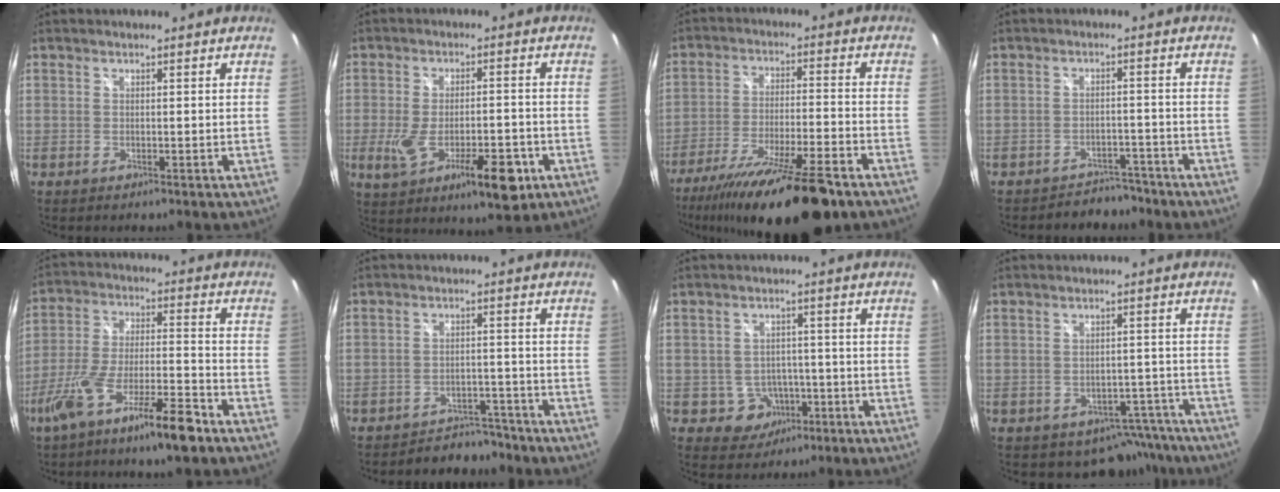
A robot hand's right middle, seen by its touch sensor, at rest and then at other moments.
{"total": 13.6, "force": [-5.1, 4.9, 11.6], "torque": [-0.212, -0.029, -0.076]}
{"total": 20.2, "force": [-15.5, 1.8, 12.8], "torque": [-0.236, -0.046, -0.254]}
{"total": 5.4, "force": [-5.0, 2.1, 0.3], "torque": [-0.007, 0.010, -0.067]}
{"total": 14.4, "force": [-9.5, 2.1, 10.6], "torque": [-0.211, -0.025, -0.167]}
{"total": 6.6, "force": [-6.3, 2.0, 0.3], "torque": [-0.008, 0.012, -0.083]}
{"total": 4.7, "force": [-2.0, 4.2, 0.8], "torque": [-0.027, 0.012, -0.015]}
{"total": 6.7, "force": [-5.4, 3.9, 0.9], "torque": [-0.005, 0.029, -0.048]}